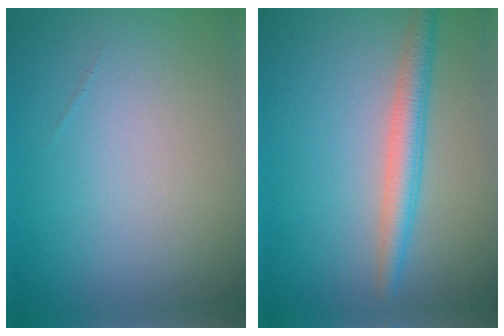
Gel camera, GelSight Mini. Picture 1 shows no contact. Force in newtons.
{"total": 3.4, "press": 3.4, "slide": 0.0}